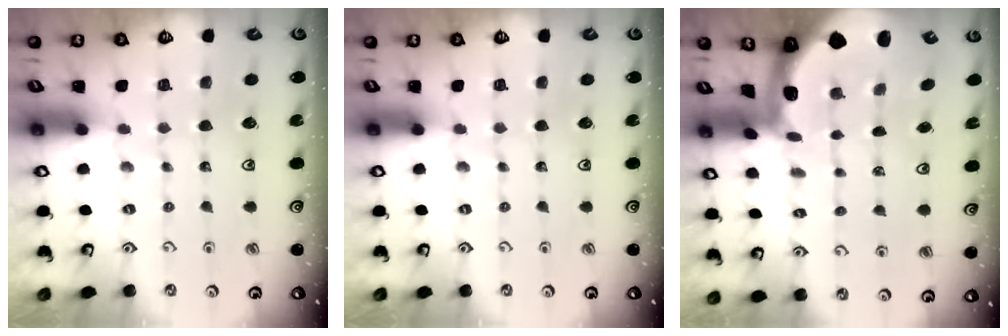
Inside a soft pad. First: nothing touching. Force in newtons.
{"total": 0.0}
{"total": 1.9, "press": 1.8, "slide": 0.5}